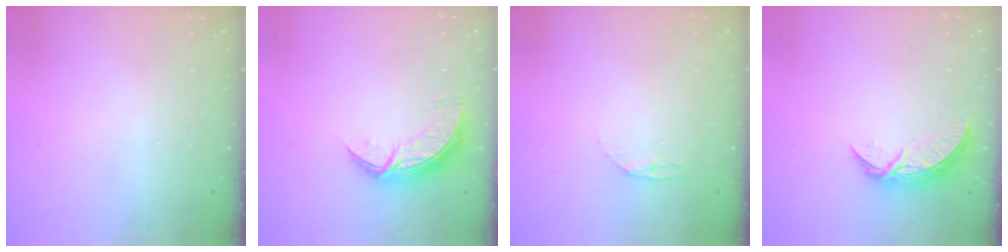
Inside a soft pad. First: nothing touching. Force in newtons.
{"total": 8.7, "press": 8.7, "slide": 0.4}
{"total": 3.4, "press": 3.4, "slide": 0.4}
{"total": 7.1, "press": 7.1, "slide": 0.5}